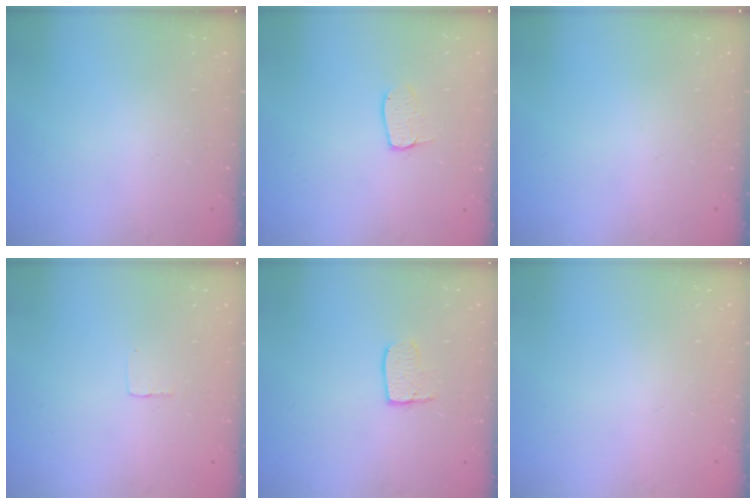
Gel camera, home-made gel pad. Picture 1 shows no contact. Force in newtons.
{"total": 4.3, "press": 4.3, "slide": 0.2}
{"total": 0.0}
{"total": 1.9, "press": 1.9, "slide": 0.1}
{"total": 5.5, "press": 5.5, "slide": 0.3}
{"total": 0.0}